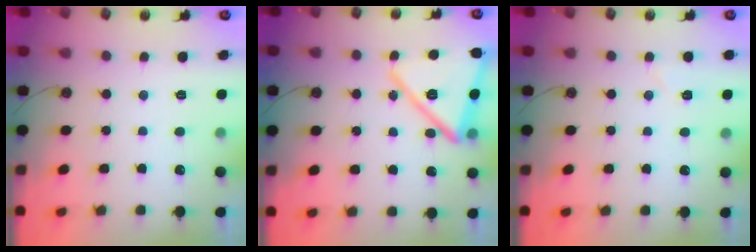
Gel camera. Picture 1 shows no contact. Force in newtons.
{"total": 17.9, "press": 17.7, "slide": 2.6}
{"total": 4.2, "press": 3.9, "slide": 1.7}